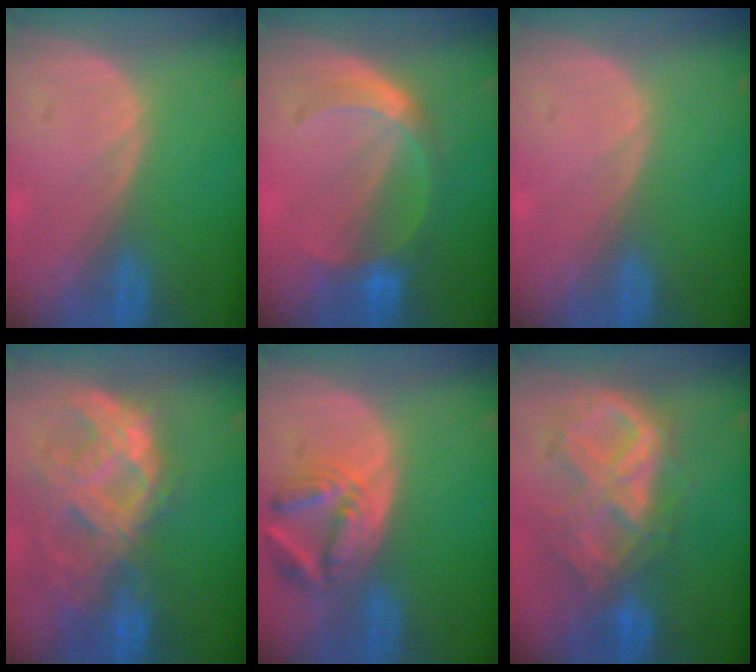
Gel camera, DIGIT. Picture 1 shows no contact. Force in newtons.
{"total": 5.5, "press": 5.3, "slide": 1.6}
{"total": 0.0}
{"total": 10.9, "press": 9.3, "slide": 5.7}
{"total": 6.7, "press": 6.4, "slide": 2.1}
{"total": 10.2, "press": 8.7, "slide": 5.3}